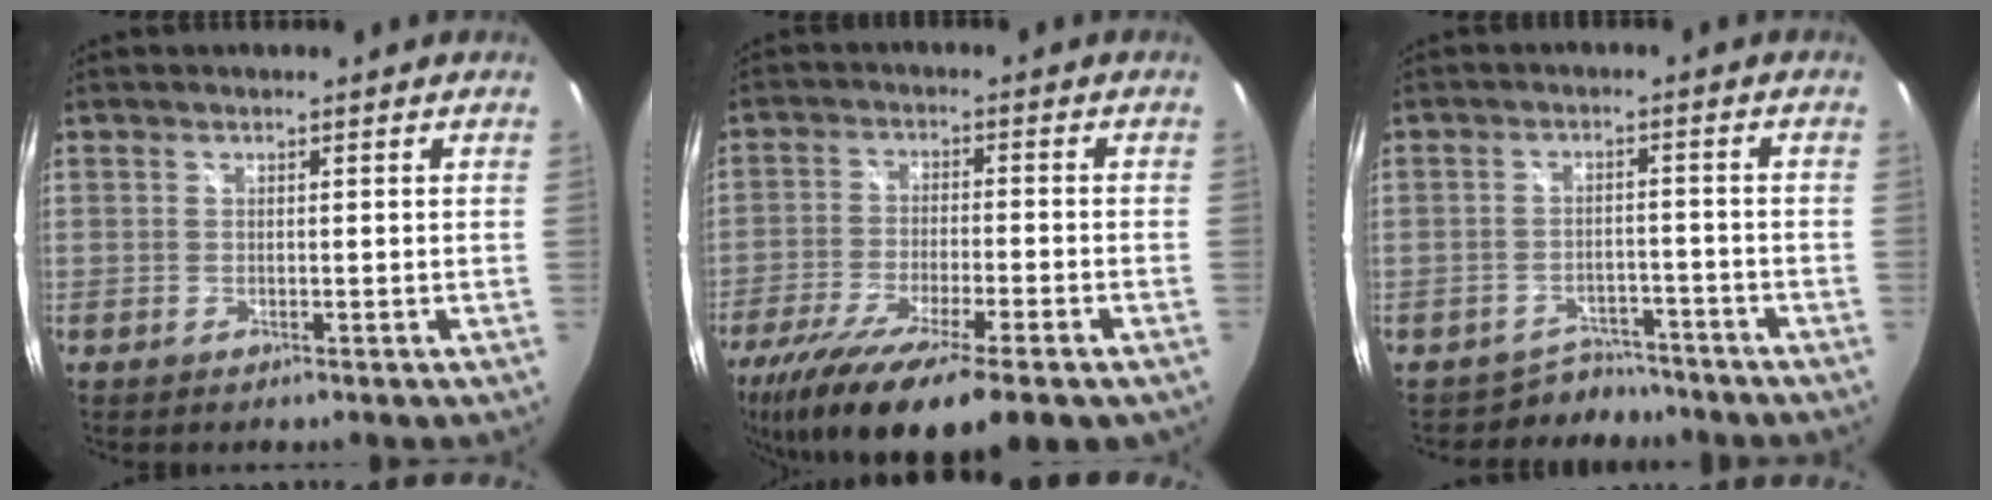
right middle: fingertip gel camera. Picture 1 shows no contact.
{"total": 18.9, "force": [-13.1, 3.7, 13.1], "torque": [-0.253, -0.067, -0.217]}
{"total": 5.5, "force": [-4.8, 2.5, -0.7], "torque": [0.009, 0.014, -0.071]}